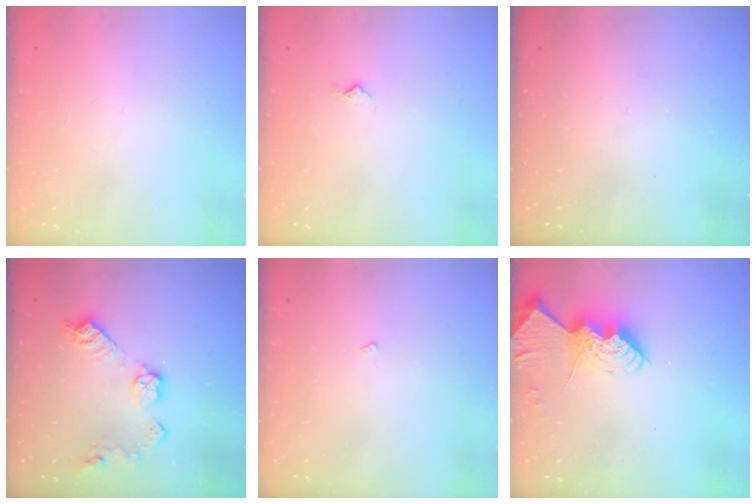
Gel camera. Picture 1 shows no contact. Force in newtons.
{"total": 3.3, "press": 3.2, "slide": 0.5}
{"total": 0.0}
{"total": 10.8, "press": 10.8, "slide": 0.6}
{"total": 2.2, "press": 2.1, "slide": 0.4}
{"total": 13.0, "press": 12.9, "slide": 0.9}